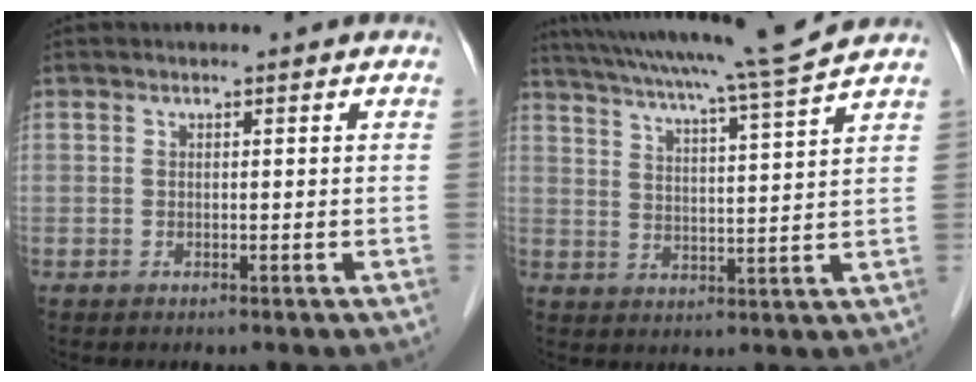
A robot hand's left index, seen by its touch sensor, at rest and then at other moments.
{"total": 14.5, "force": [12.7, -2.0, 6.7], "torque": [-0.120, -0.017, 0.183]}